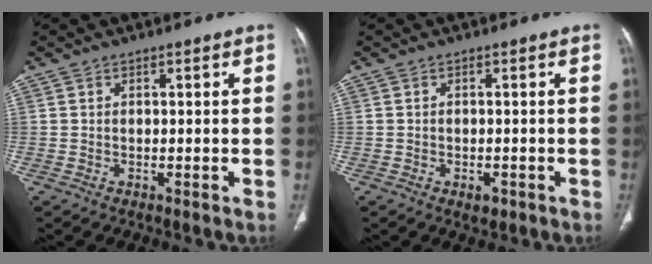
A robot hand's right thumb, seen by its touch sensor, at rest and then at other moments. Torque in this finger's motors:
{"motor_torque": [0.68, 0.80, -0.19, 0.06, -0.02]}